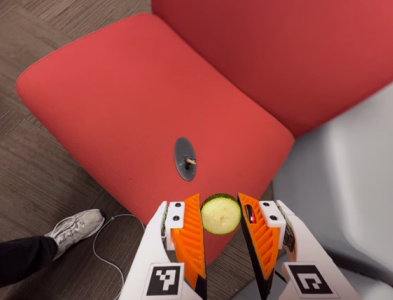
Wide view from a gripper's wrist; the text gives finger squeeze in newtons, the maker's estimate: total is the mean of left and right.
{"total": 7.7, "left": 8.3, "right": 7.0}